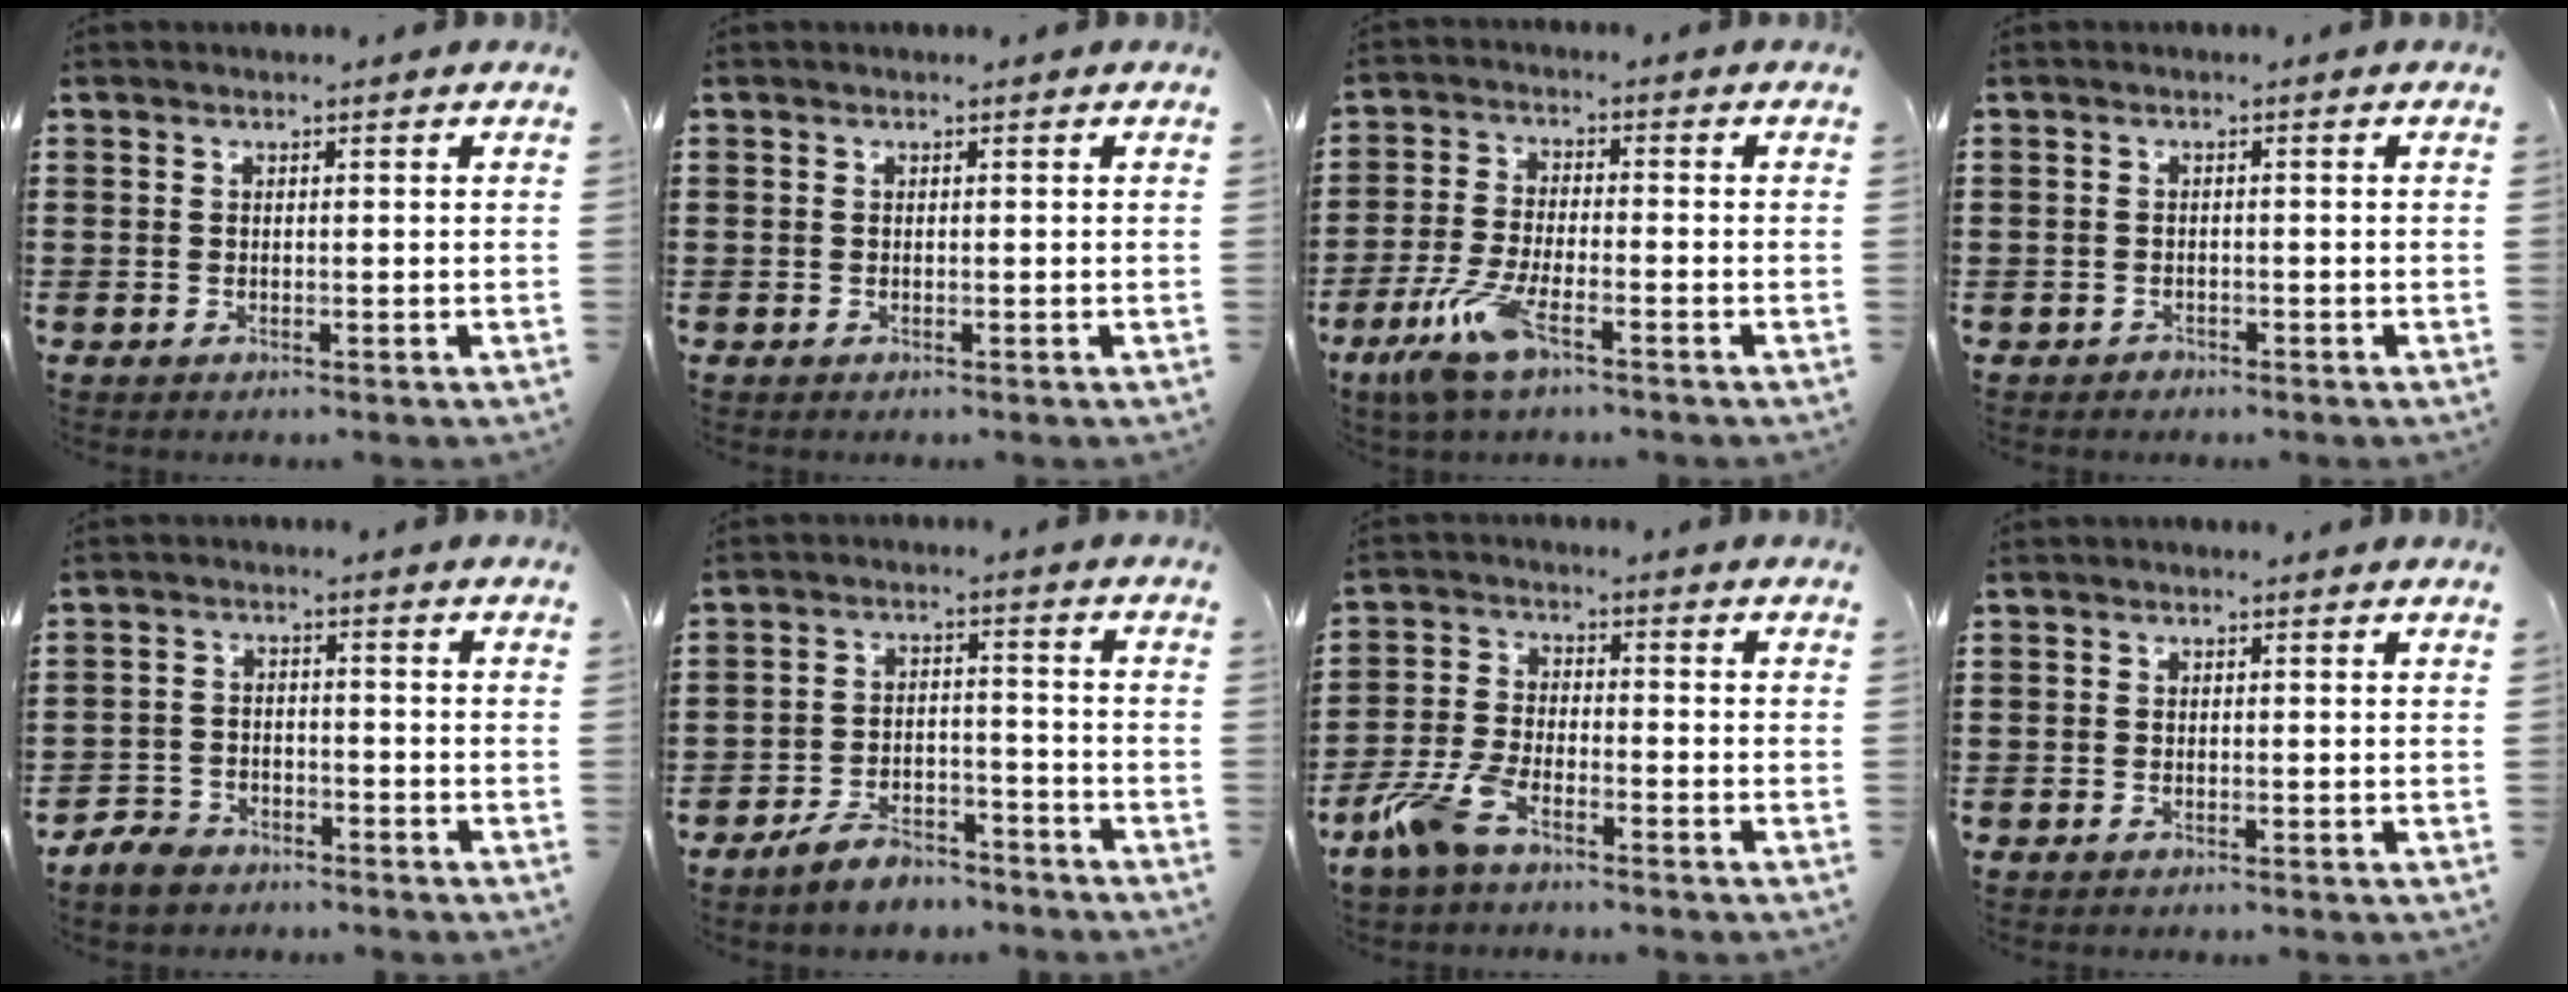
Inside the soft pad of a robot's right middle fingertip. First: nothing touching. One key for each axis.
{"total": 0.0}
{"total": 7.5, "fx": -4.6, "fy": 1.8, "fz": 5.6, "tx": -0.134, "ty": -0.014, "tz": -0.088}
{"total": 1.0, "fx": -1.0, "fy": 0.3, "fz": 0.0, "tx": -0.003, "ty": 0.000, "tz": -0.021}
{"total": 3.8, "fx": -3.6, "fy": 1.3, "fz": 0.5, "tx": -0.027, "ty": 0.000, "tz": -0.076}
{"total": 5.7, "fx": -5.3, "fy": 1.3, "fz": 1.8, "tx": -0.041, "ty": 0.004, "tz": -0.104}
{"total": 6.8, "fx": -4.7, "fy": 2.1, "fz": 4.4, "tx": -0.119, "ty": -0.006, "tz": -0.095}
{"total": 0.0}